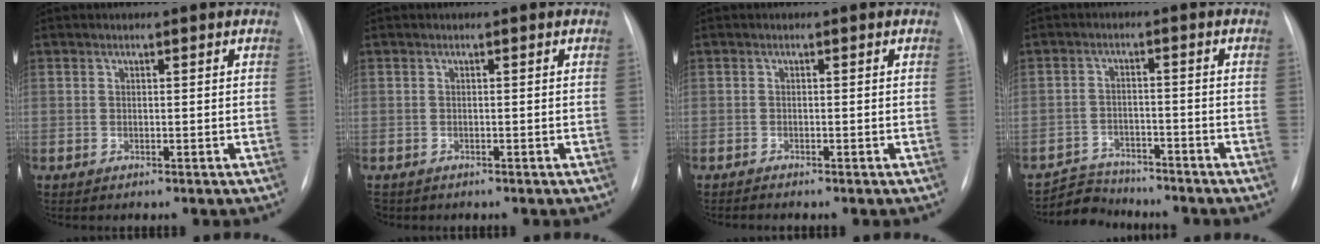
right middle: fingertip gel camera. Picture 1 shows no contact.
{"total": 1.6, "force": [-1.3, 1.0, 0.3], "torque": [-0.009, -0.001, -0.017]}
{"total": 0.6, "force": [-0.6, -0.2, 0.1], "torque": [-0.004, -0.003, -0.012]}
{"total": 5.3, "force": [-5.0, 1.3, -0.9], "torque": [0.015, 0.002, -0.087]}